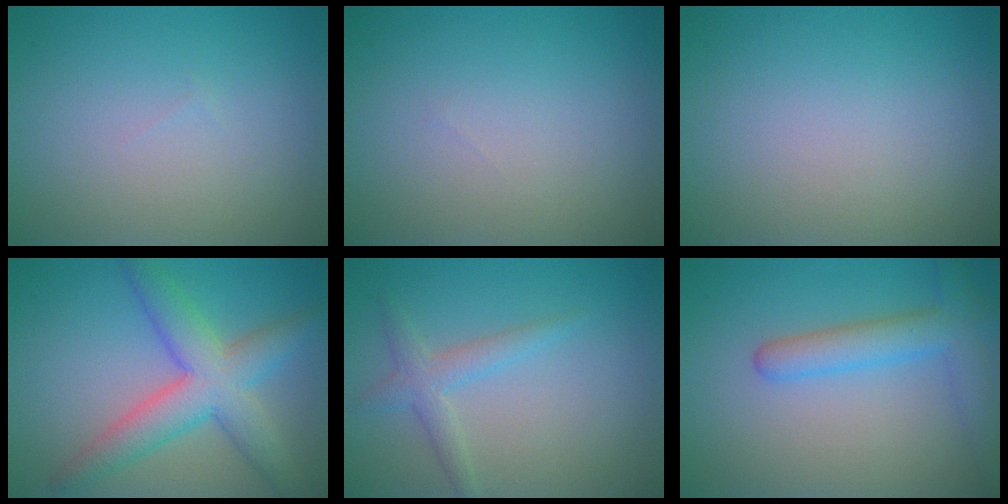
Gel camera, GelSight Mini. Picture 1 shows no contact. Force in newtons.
{"total": 0.0}
{"total": 0.0}
{"total": 6.6, "press": 6.6, "slide": 0.3}
{"total": 2.2, "press": 2.2, "slide": 0.1}
{"total": 4.1, "press": 4.1, "slide": 0.4}